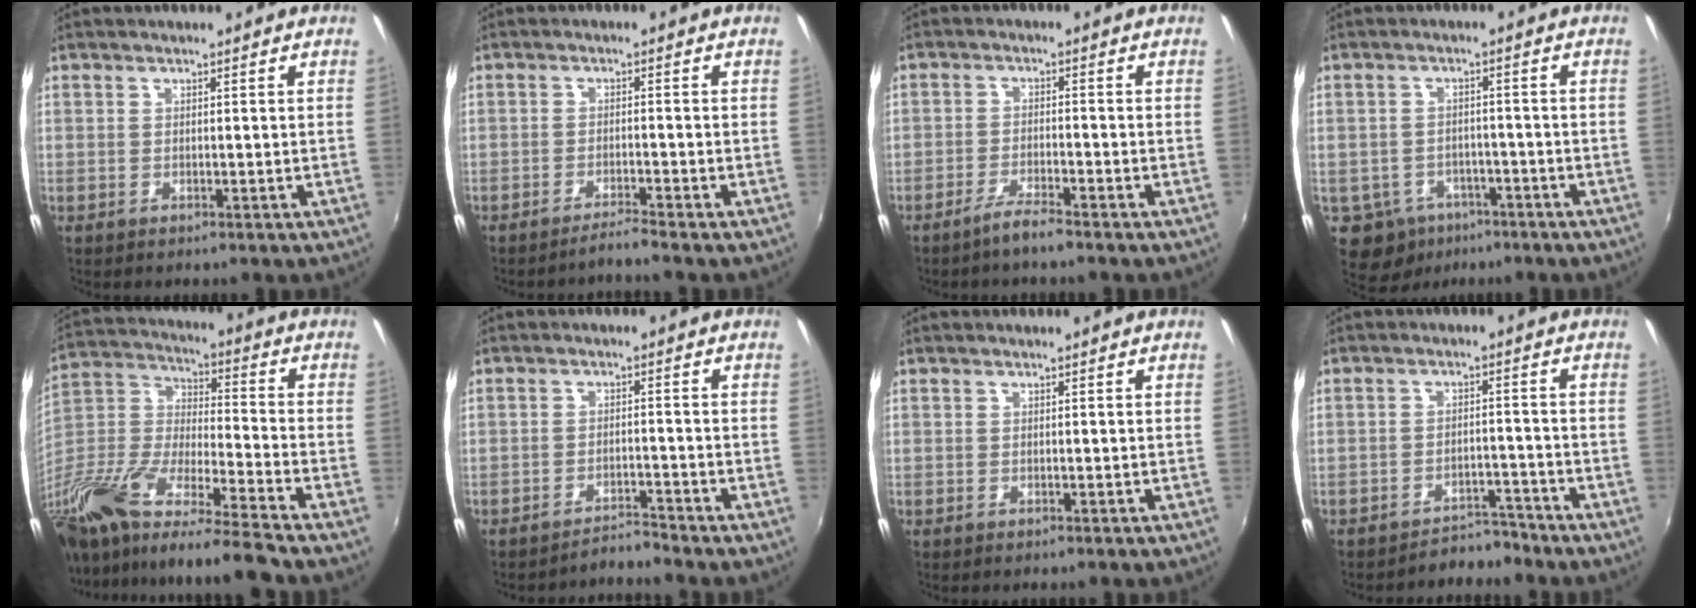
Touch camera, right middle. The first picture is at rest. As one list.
[{"total": 2.3, "force": [-2.1, -0.9, 0.4], "torque": [-0.019, 0.003, -0.038]}, {"total": 3.4, "force": [-2.9, 0.1, 1.7], "torque": [-0.052, 0.000, -0.056]}, {"total": 8.7, "force": [-4.9, 6.7, 2.7], "torque": [-0.079, 0.005, -0.060]}, {"total": 24.8, "force": [-18.8, 2.4, 16.0], "torque": [-0.276, -0.041, -0.337]}, {"total": 3.1, "force": [-3.0, -0.7, -0.4], "torque": [-0.004, 0.005, -0.047]}, {"total": 0.0}, {"total": 5.0, "force": [-4.8, 1.4, 0.3], "torque": [-0.013, 0.013, -0.064]}]